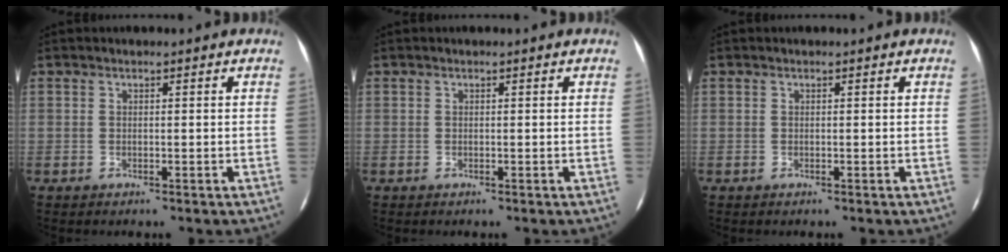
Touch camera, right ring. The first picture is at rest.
{"total": 0.0}
{"total": 0.0}